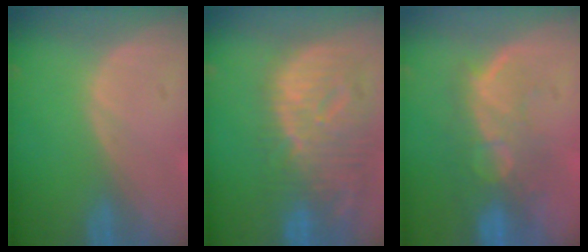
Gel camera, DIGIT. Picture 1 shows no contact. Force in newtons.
{"total": 12.4, "press": 10.7, "slide": 6.3}
{"total": 9.7, "press": 8.4, "slide": 5.0}